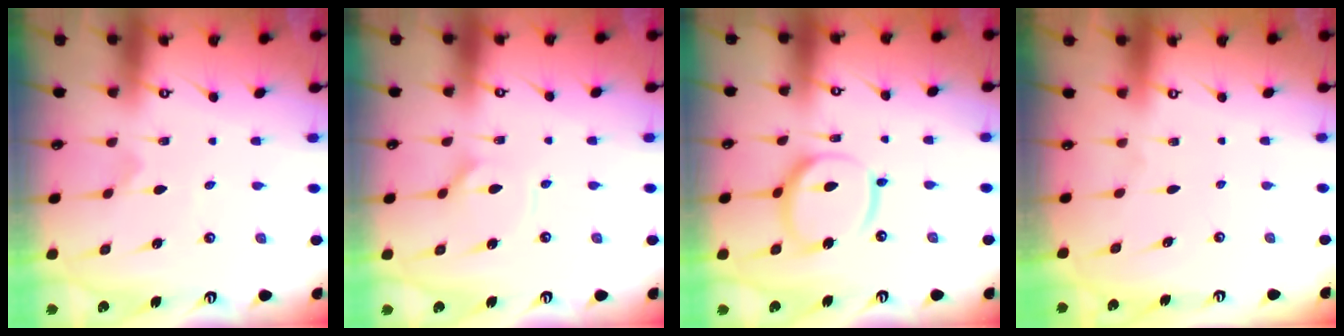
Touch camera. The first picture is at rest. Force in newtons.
{"total": 3.2, "press": 3.1, "slide": 0.7}
{"total": 14.4, "press": 14.3, "slide": 1.4}
{"total": 0.0}